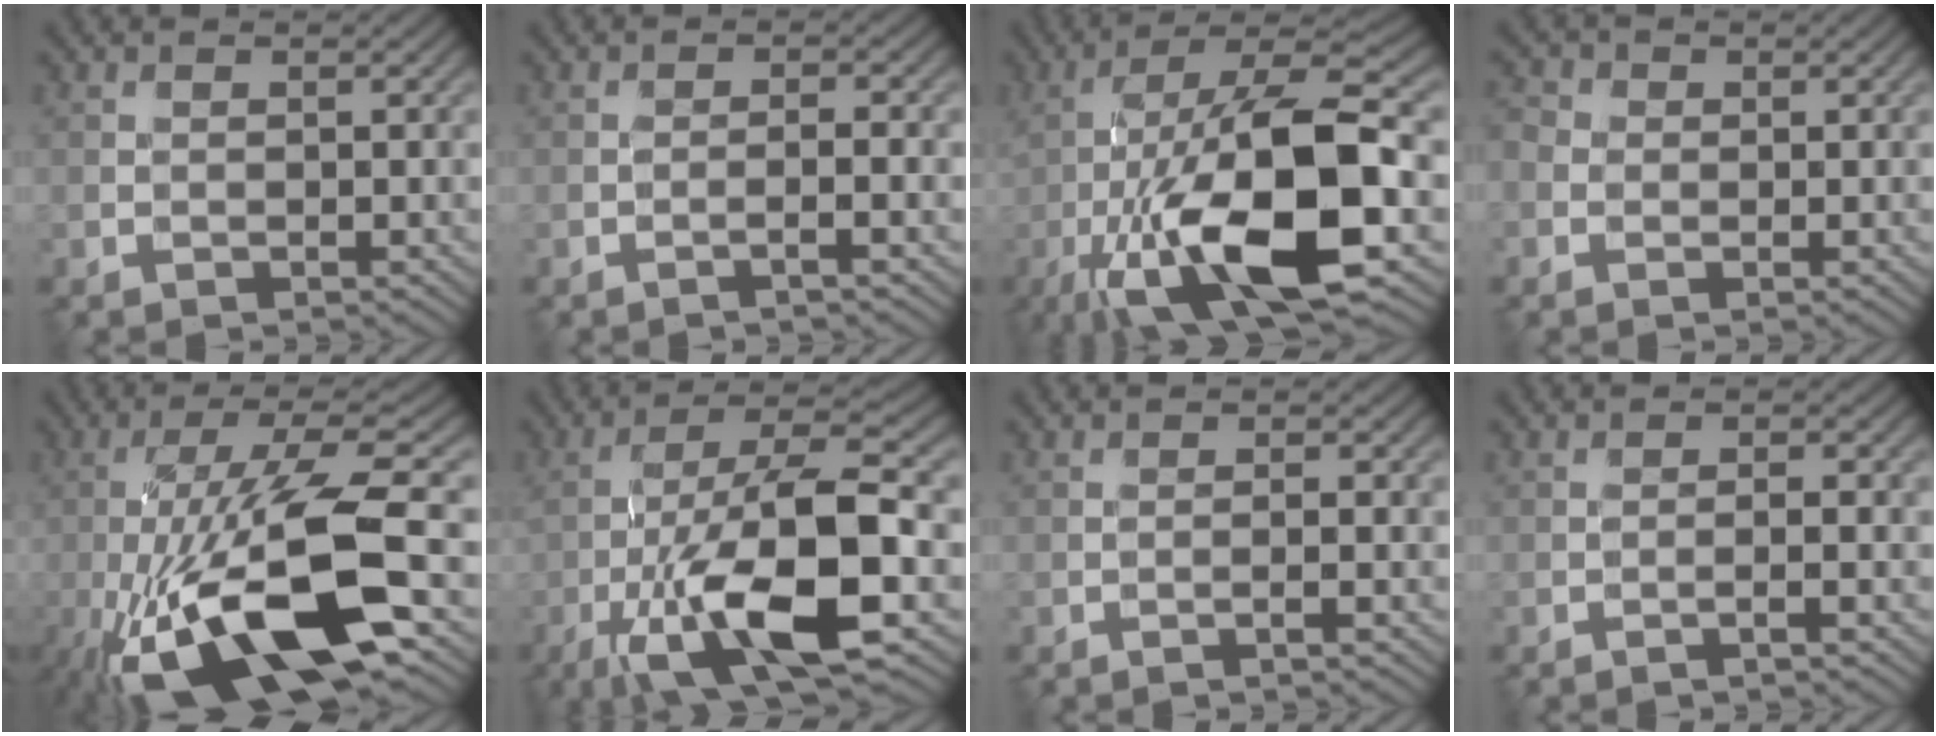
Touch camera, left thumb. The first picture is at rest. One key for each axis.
{"total": 1.9, "fx": -1.0, "fy": 0.2, "fz": 1.7, "tx": -0.024, "ty": 0.011, "tz": -0.030}
{"total": 17.8, "fx": -5.8, "fy": 6.2, "fz": 15.6, "tx": -0.298, "ty": 0.001, "tz": -0.103}
{"total": 2.0, "fx": -0.3, "fy": 1.7, "fz": 0.9, "tx": -0.019, "ty": 0.001, "tz": -0.015}
{"total": 17.0, "fx": -7.3, "fy": 4.9, "fz": 14.6, "tx": -0.273, "ty": 0.003, "tz": -0.139}
{"total": 15.7, "fx": -6.1, "fy": 4.9, "fz": 13.6, "tx": -0.247, "ty": 0.004, "tz": -0.111}
{"total": 1.2, "fx": -0.6, "fy": 0.1, "fz": 1.1, "tx": -0.016, "ty": 0.008, "tz": -0.017}
{"total": 1.5, "fx": -0.7, "fy": 0.1, "fz": 1.3, "tx": -0.019, "ty": 0.010, "tz": -0.023}